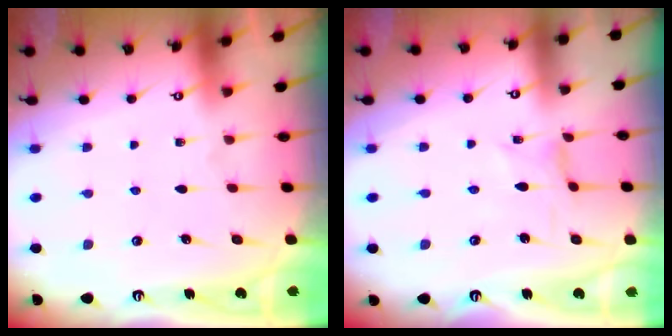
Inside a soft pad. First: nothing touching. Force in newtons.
{"total": 0.0}